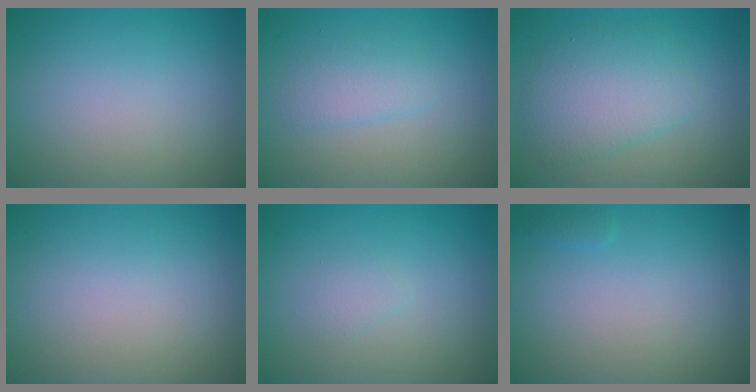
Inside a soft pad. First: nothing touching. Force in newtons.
{"total": 2.0, "press": 2.0, "slide": 0.1}
{"total": 4.5, "press": 4.5, "slide": 0.1}
{"total": 0.0}
{"total": 0.9, "press": 0.9, "slide": 0.1}
{"total": 0.5, "press": 0.5, "slide": 0.1}